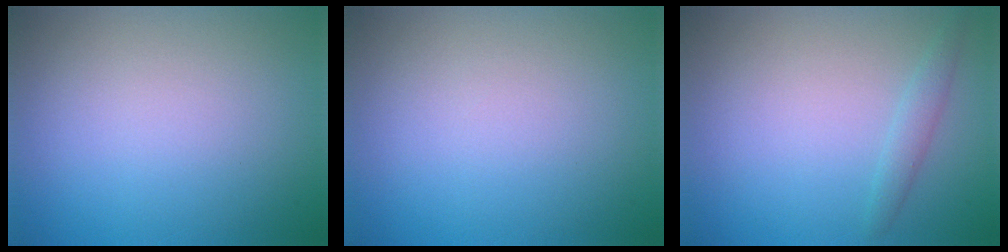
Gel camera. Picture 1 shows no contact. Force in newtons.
{"total": 0.0}
{"total": 1.2, "press": 1.2, "slide": 0.0}